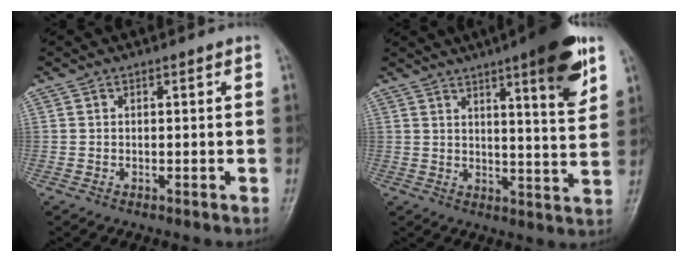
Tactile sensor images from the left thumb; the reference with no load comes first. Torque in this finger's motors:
{"motor_torque": [3.50, 1.51, 1.35, -1.24, 0.26]}